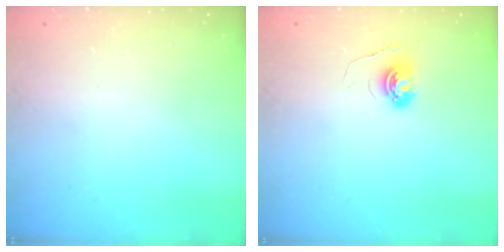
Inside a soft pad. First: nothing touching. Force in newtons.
{"total": 5.0, "press": 5.0, "slide": 0.4}